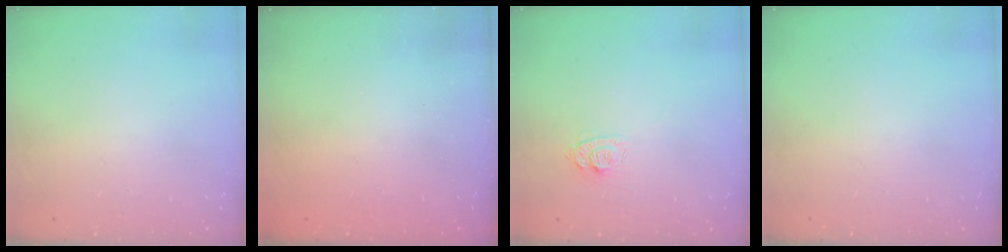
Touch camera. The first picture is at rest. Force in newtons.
{"total": 2.4, "press": 2.3, "slide": 0.8}
{"total": 8.6, "press": 8.5, "slide": 0.9}
{"total": 0.0}